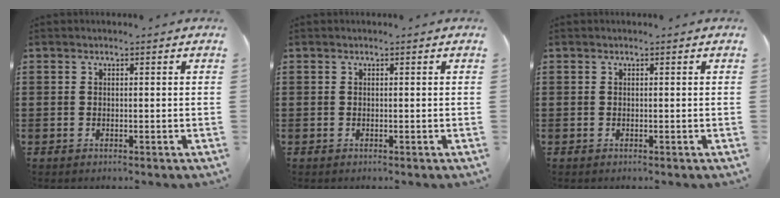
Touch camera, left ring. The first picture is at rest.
{"total": 0.0}
{"total": 0.0}